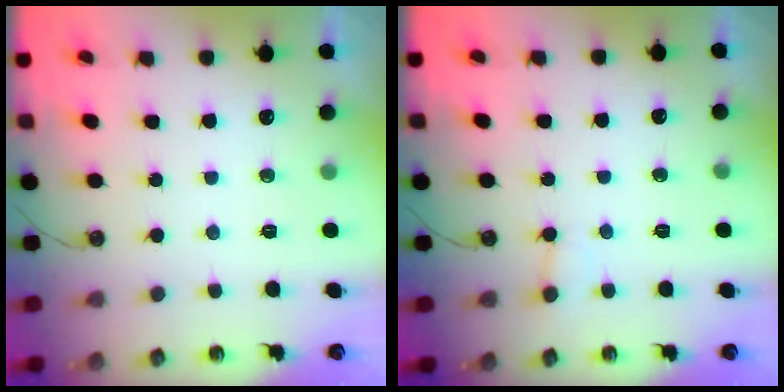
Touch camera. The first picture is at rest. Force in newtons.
{"total": 3.6, "press": 3.6, "slide": 0.4}